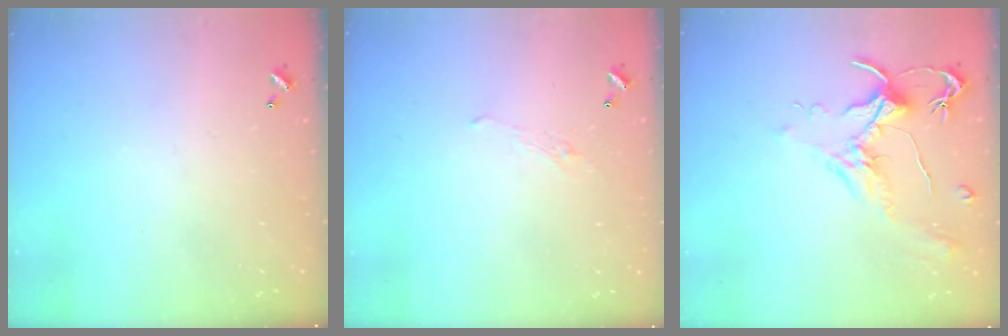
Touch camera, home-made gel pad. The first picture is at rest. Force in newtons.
{"total": 1.6, "press": 1.5, "slide": 0.7}
{"total": 1.9, "press": 1.9, "slide": 0.6}